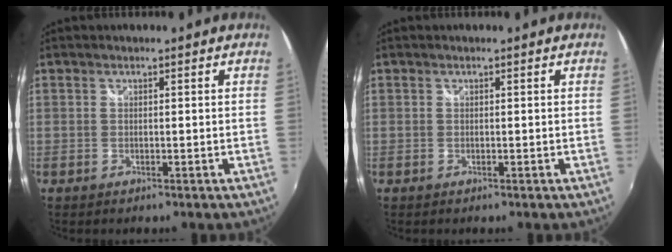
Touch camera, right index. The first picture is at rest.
{"total": 0.0}